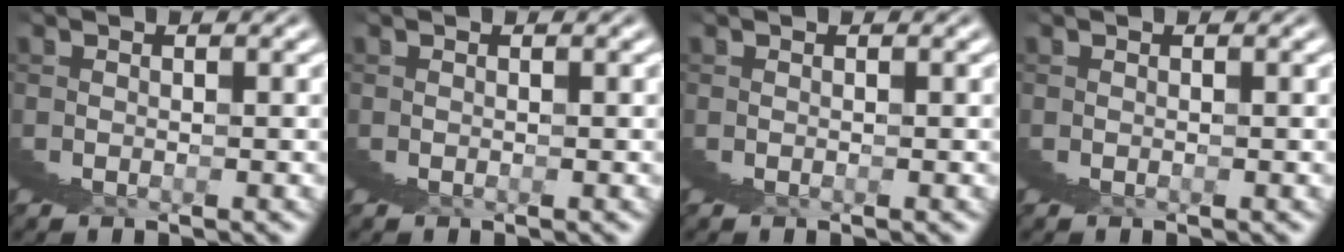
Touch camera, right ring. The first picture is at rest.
{"total": 0.0}
{"total": 0.0}
{"total": 0.0}